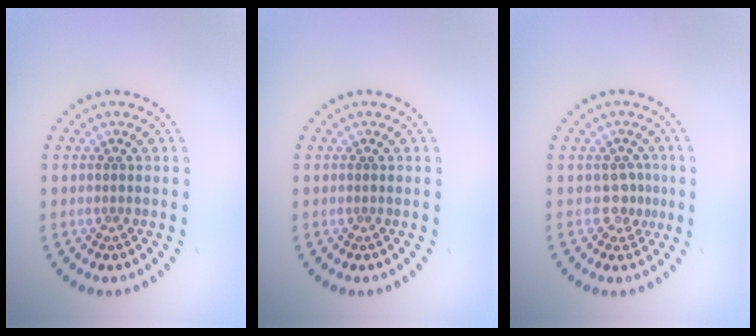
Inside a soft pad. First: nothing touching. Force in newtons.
{"total": 0.0}
{"total": 1.7, "press": 1.3, "slide": 1.1}